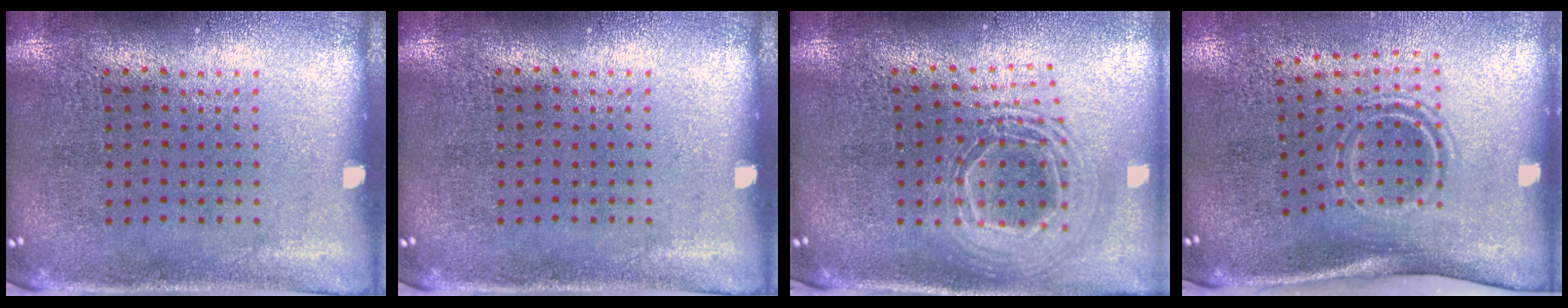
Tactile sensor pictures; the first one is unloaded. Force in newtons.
{"total": 0.0}
{"total": 2.1, "press": 1.7, "slide": 1.3}
{"total": 1.9, "press": 1.1, "slide": 1.5}